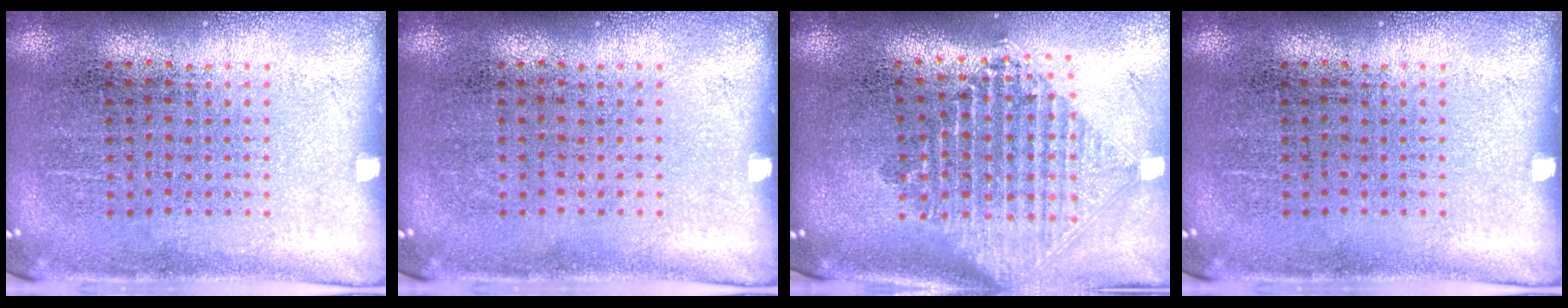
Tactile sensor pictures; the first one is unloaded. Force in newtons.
{"total": 0.0}
{"total": 2.2, "press": 1.7, "slide": 1.4}
{"total": 0.0}